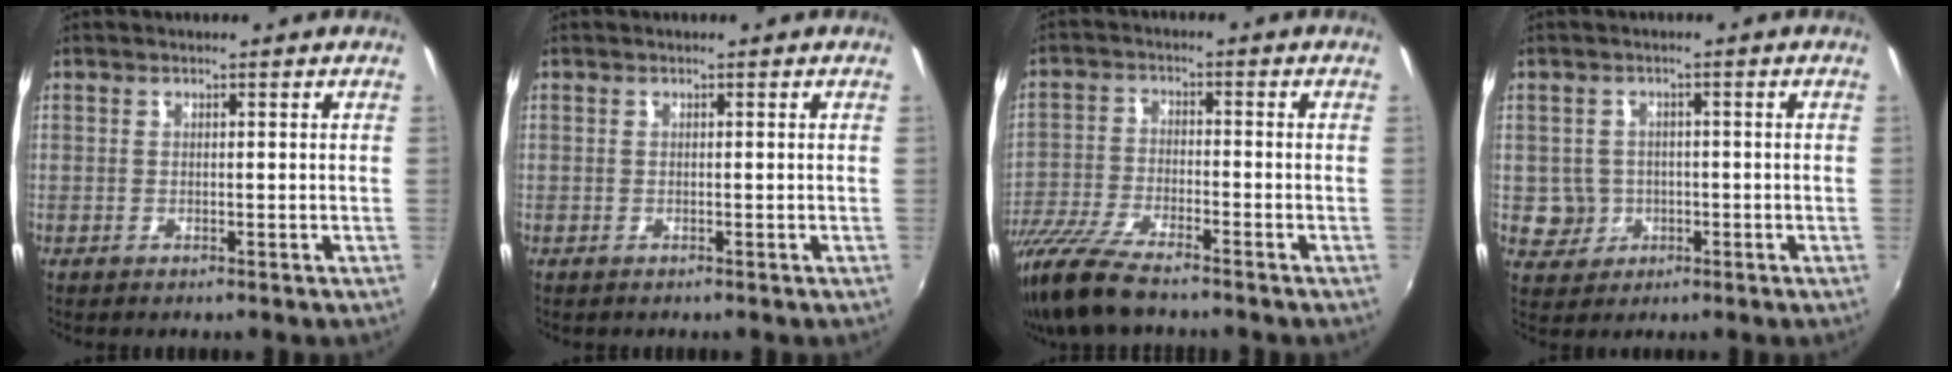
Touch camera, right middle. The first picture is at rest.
{"total": 0.0}
{"total": 12.5, "force": [-10.2, 2.2, 6.9], "torque": [-0.160, -0.033, -0.197]}
{"total": 4.3, "force": [-0.8, 4.2, 0.6], "torque": [-0.022, 0.008, -0.004]}